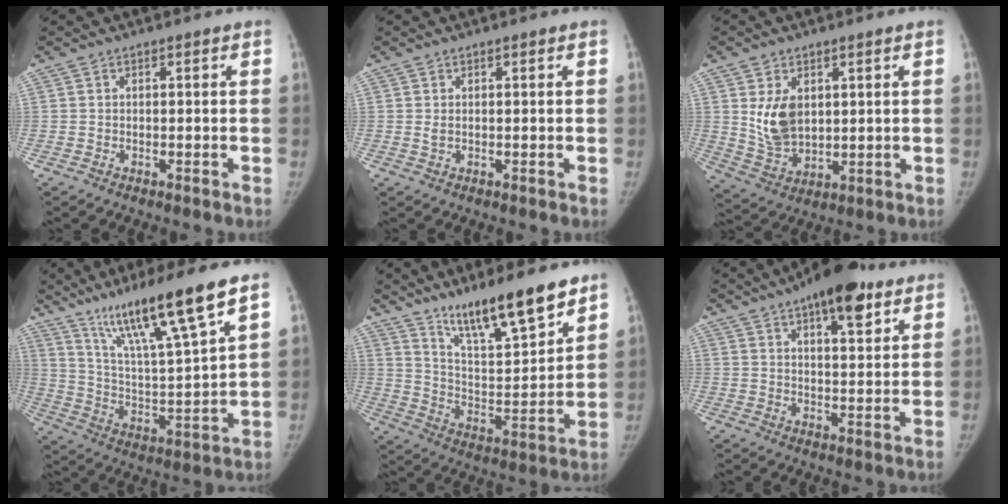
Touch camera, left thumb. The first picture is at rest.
{"total": 0.9, "force": [0.3, 0.4, 0.7], "torque": [-0.016, 0.002, 0.010]}
{"total": 8.7, "force": [2.3, 5.8, 6.1], "torque": [-0.093, -0.020, 0.061]}
{"total": 19.1, "force": [12.8, 1.3, 14.1], "torque": [-0.230, -0.057, 0.228]}
{"total": 17.2, "force": [13.0, 3.4, 10.8], "torque": [-0.145, -0.083, 0.227]}
{"total": 13.5, "force": [8.2, 5.2, 9.4], "torque": [-0.105, -0.028, 0.117]}